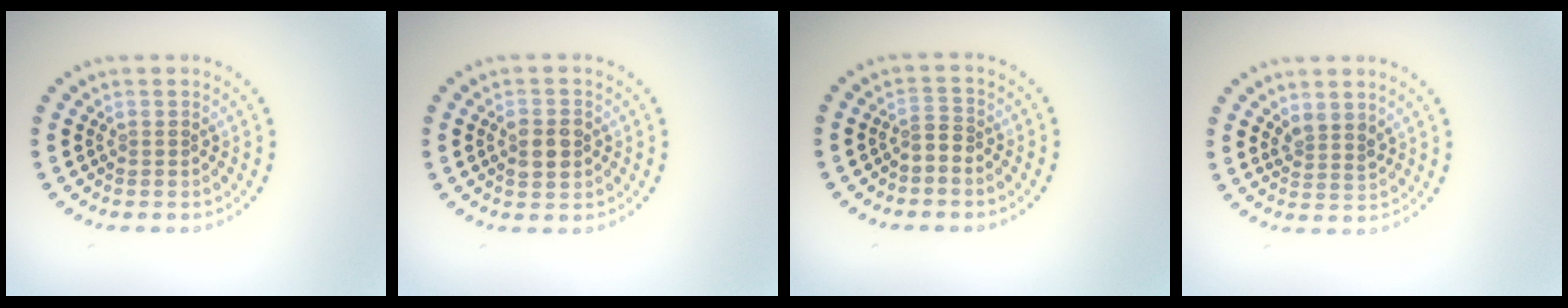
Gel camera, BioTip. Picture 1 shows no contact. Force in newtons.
{"total": 3.0, "press": 3.0, "slide": 0.2}
{"total": 1.2, "press": 0.7, "slide": 1.0}
{"total": 1.9, "press": 1.6, "slide": 1.0}